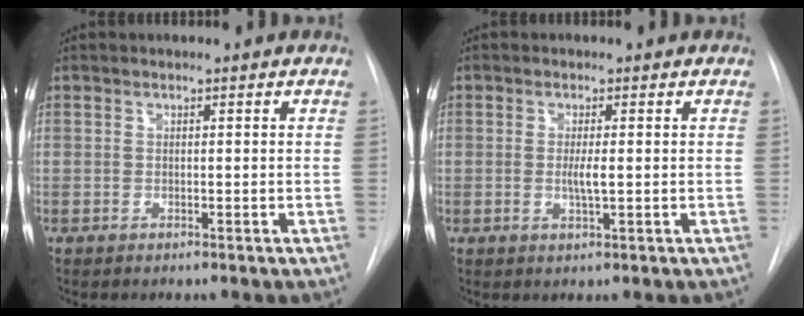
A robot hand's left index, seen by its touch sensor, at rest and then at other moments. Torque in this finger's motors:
{"motor_torque": [0.45, 0.31, 0.06, 0.03]}